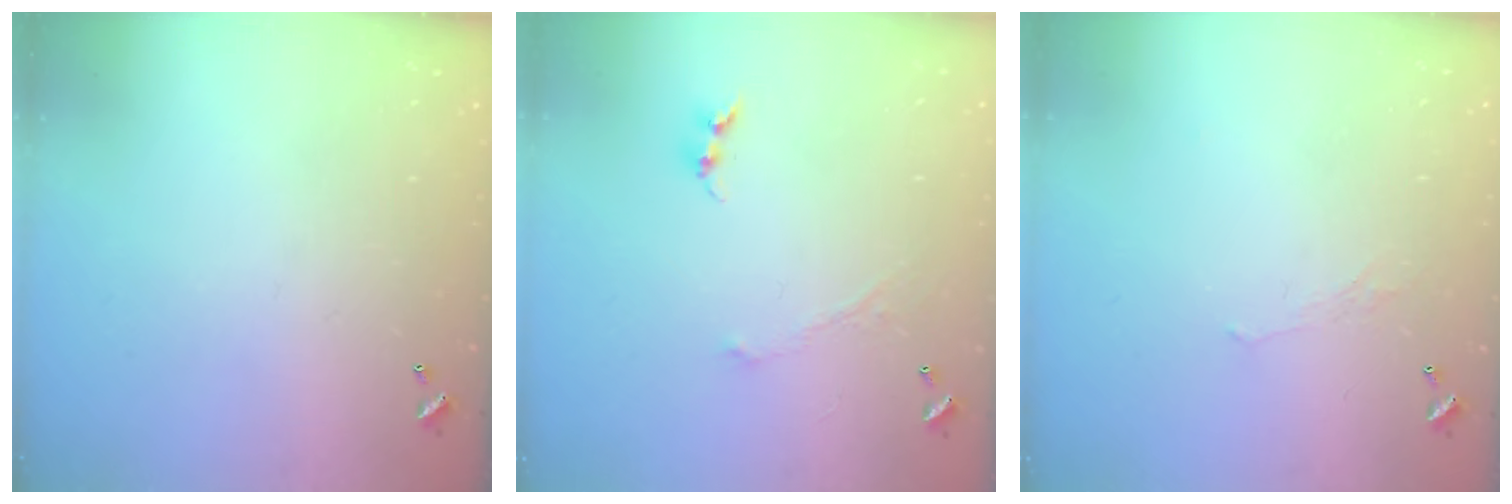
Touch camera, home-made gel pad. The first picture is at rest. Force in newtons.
{"total": 1.0, "press": 0.9, "slide": 0.4}
{"total": 0.6, "press": 0.2, "slide": 0.6}